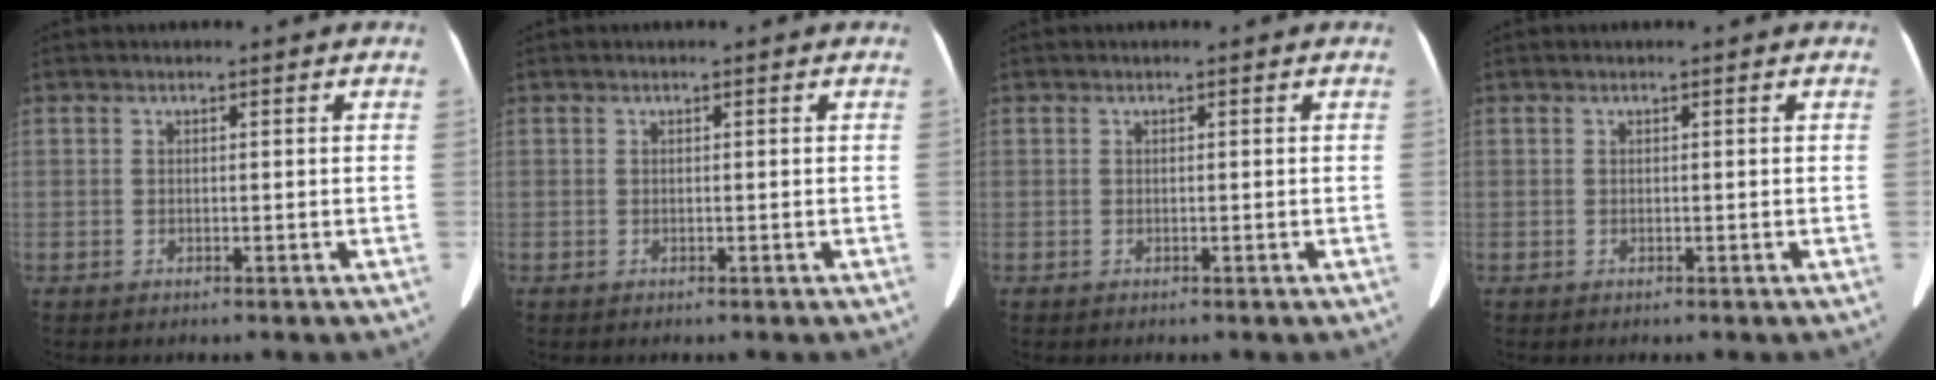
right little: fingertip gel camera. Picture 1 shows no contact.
{"total": 0.0}
{"total": 0.0}
{"total": 0.0}